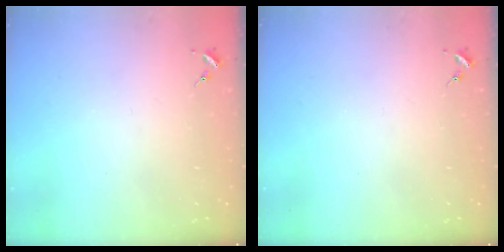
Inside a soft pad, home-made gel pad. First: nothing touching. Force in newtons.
{"total": 0.0}